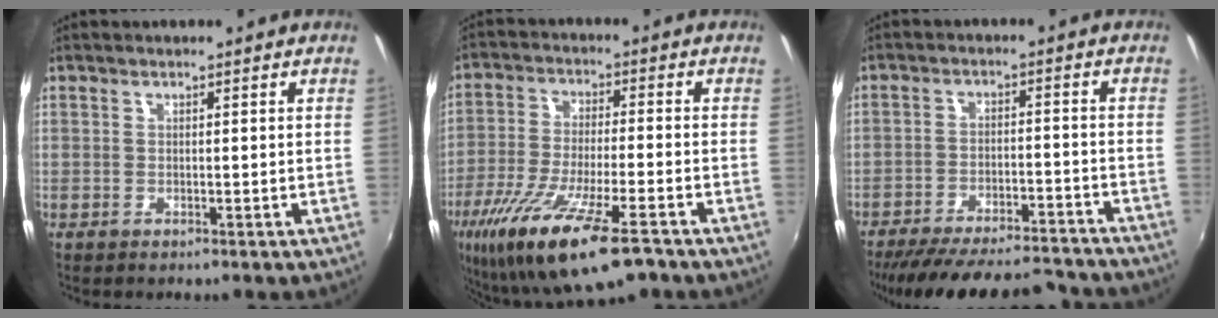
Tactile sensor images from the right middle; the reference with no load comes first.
{"total": 19.4, "force": [-12.2, 4.5, 14.5], "torque": [-0.286, -0.059, -0.213]}
{"total": 23.5, "force": [-21.0, 5.5, 9.2], "torque": [-0.179, -0.009, -0.284]}